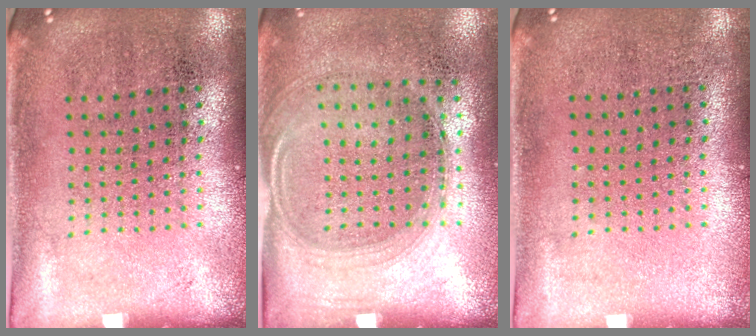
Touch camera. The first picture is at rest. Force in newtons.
{"total": 1.5, "press": 1.3, "slide": 0.8}
{"total": 0.0}